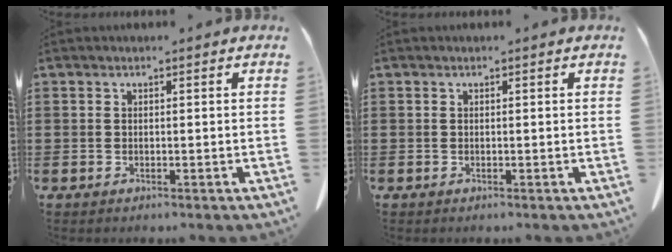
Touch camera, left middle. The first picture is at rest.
{"total": 0.0}